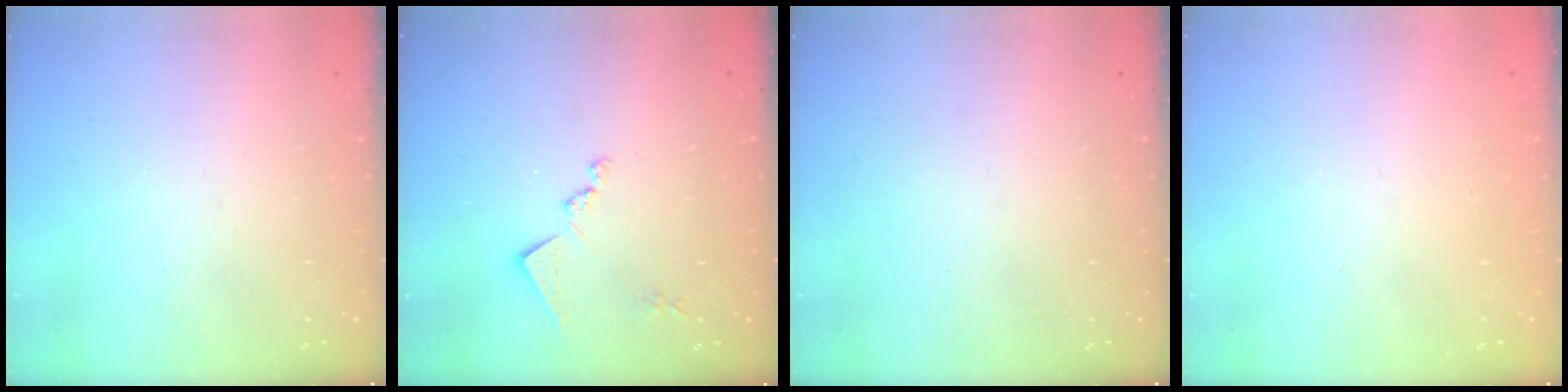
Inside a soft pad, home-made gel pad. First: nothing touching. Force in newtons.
{"total": 10.1, "press": 10.1, "slide": 0.5}
{"total": 0.0}
{"total": 1.1, "press": 1.1, "slide": 0.1}